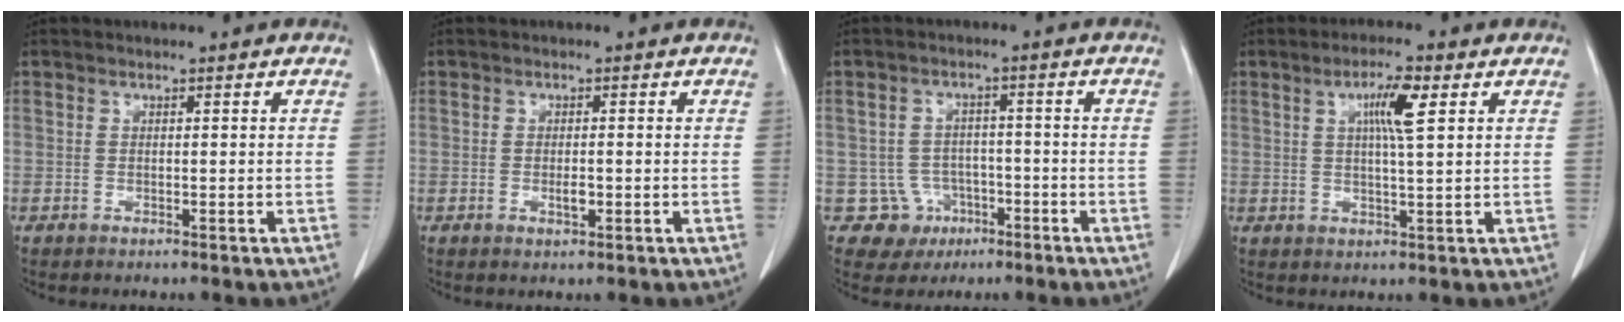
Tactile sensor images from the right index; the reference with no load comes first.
{"total": 1.6, "force": [-0.4, 0.5, 1.5], "torque": [-0.029, -0.002, -0.004]}
{"total": 5.5, "force": [-2.0, 5.1, 0.1], "torque": [0.005, 0.014, -0.026]}
{"total": 5.6, "force": [2.0, 0.2, 5.2], "torque": [-0.091, 0.001, 0.033]}